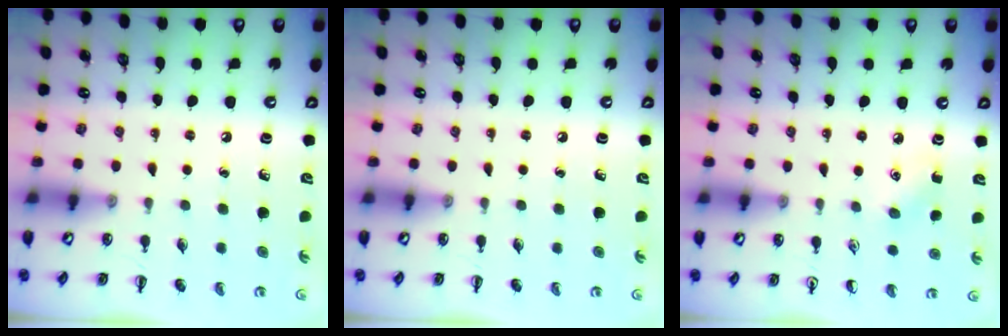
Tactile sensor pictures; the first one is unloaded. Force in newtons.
{"total": 0.0}
{"total": 4.4, "press": 4.2, "slide": 1.2}